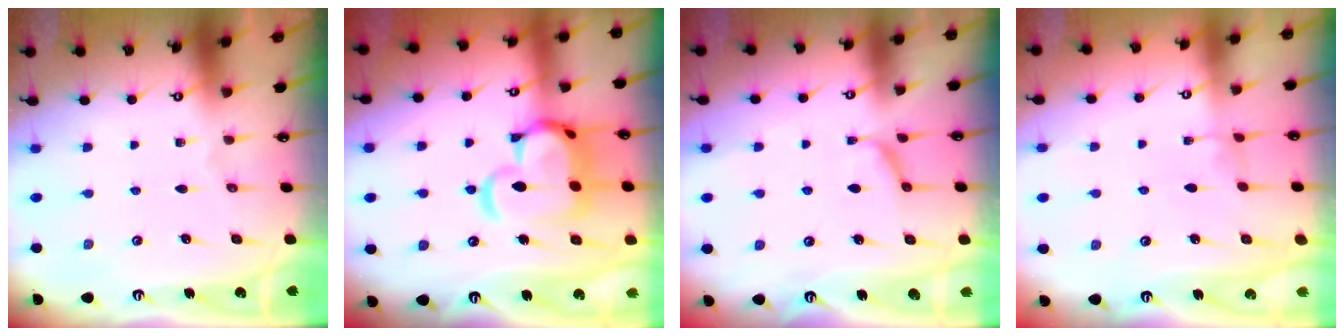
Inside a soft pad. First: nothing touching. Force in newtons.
{"total": 12.0, "press": 11.9, "slide": 1.7}
{"total": 2.3, "press": 2.0, "slide": 1.1}
{"total": 2.6, "press": 2.6, "slide": 0.2}